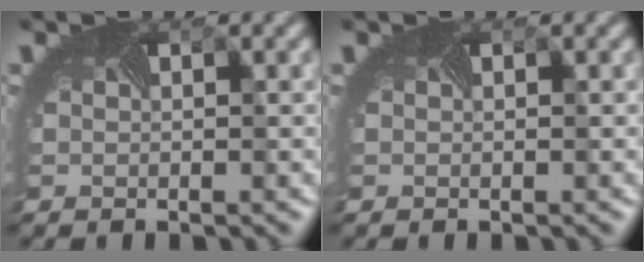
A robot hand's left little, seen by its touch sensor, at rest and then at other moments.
{"total": 0.0}